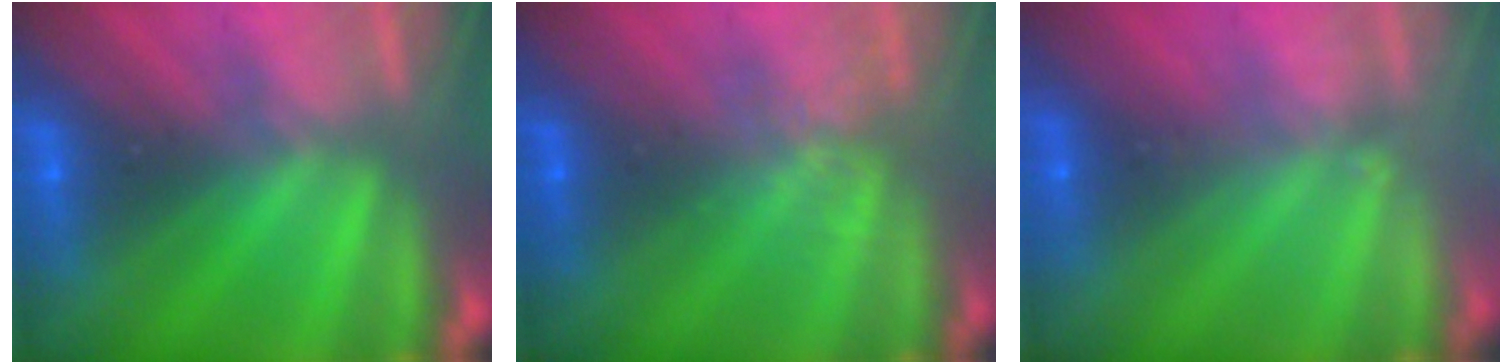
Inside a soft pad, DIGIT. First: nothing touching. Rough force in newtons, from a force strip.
{"total": 1.5}
{"total": 2.4}